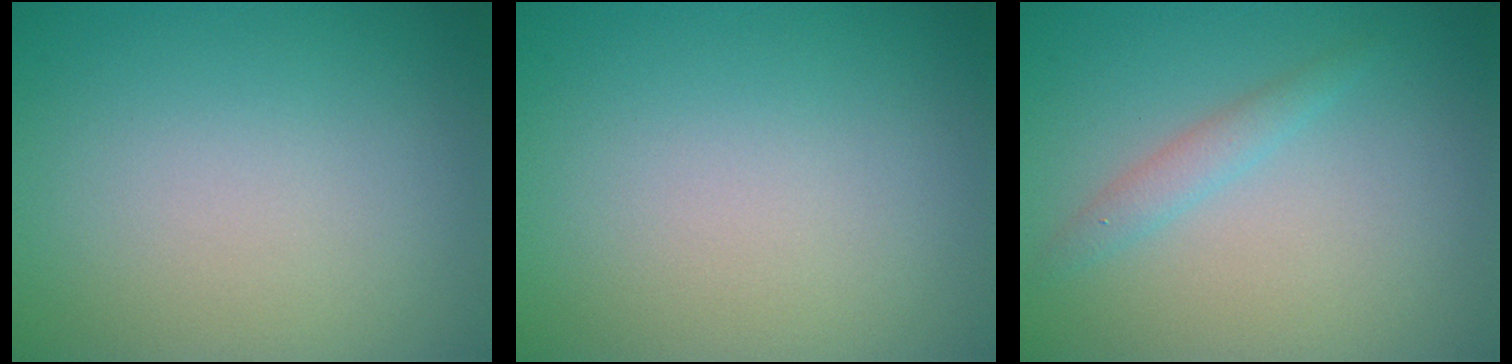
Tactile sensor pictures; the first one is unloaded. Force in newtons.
{"total": 0.0}
{"total": 1.5, "press": 1.4, "slide": 0.1}